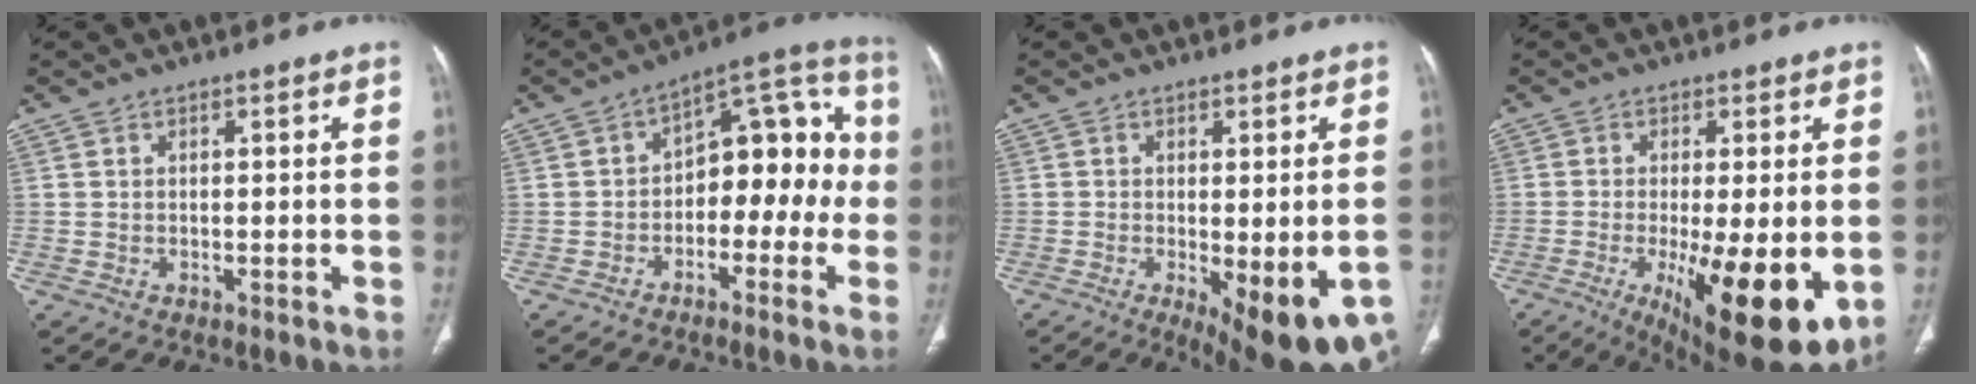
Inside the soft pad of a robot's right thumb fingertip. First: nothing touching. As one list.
[{"total": 14.5, "force": [-2.1, 8.9, 11.2], "torque": [-0.096, 0.061, -0.041]}, {"total": 13.8, "force": [-5.6, 4.8, 11.7], "torque": [-0.129, -0.011, -0.067]}, {"total": 17.0, "force": [-4.5, 4.9, 15.6], "torque": [-0.213, -0.029, -0.049]}]